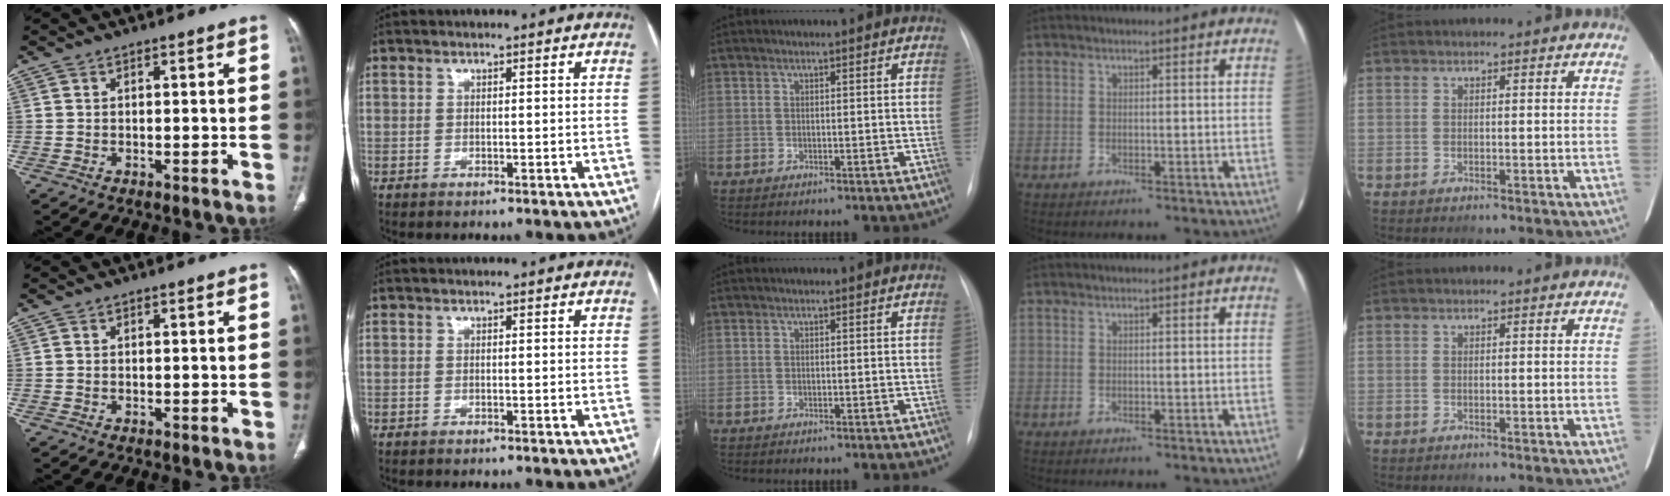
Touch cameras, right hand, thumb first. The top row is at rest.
{}